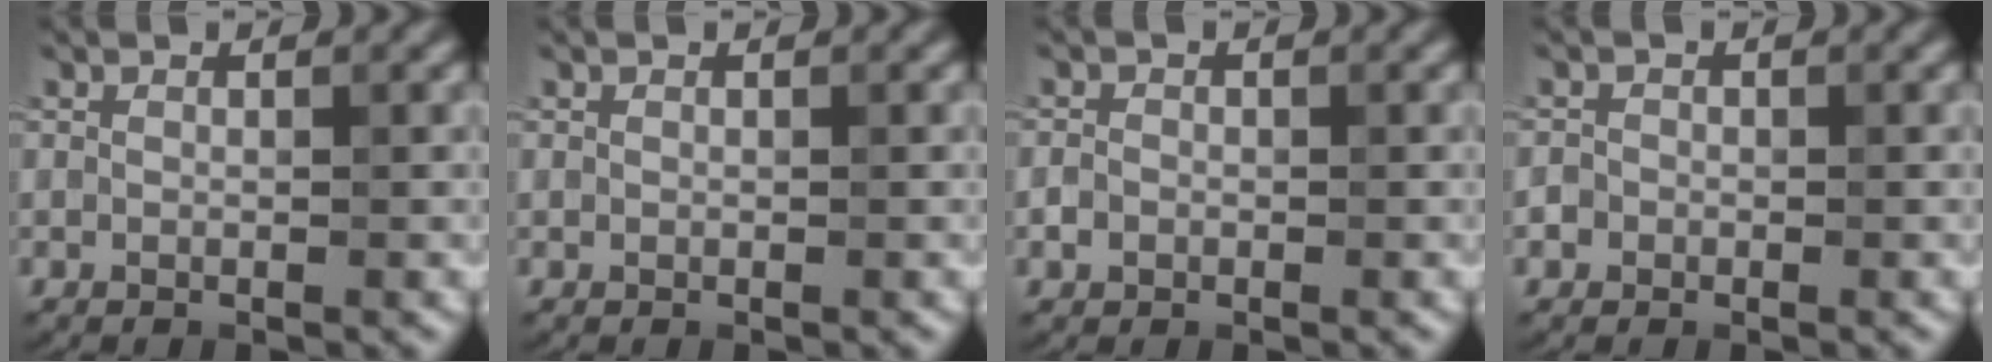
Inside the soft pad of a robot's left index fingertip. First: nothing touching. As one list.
[{"total": 0.0}, {"total": 1.0, "force": [-0.4, 0.9, 0.4], "torque": [0.007, 0.006, -0.009]}, {"total": 1.5, "force": [-0.5, 1.4, 0.3], "torque": [0.012, 0.017, -0.024]}]